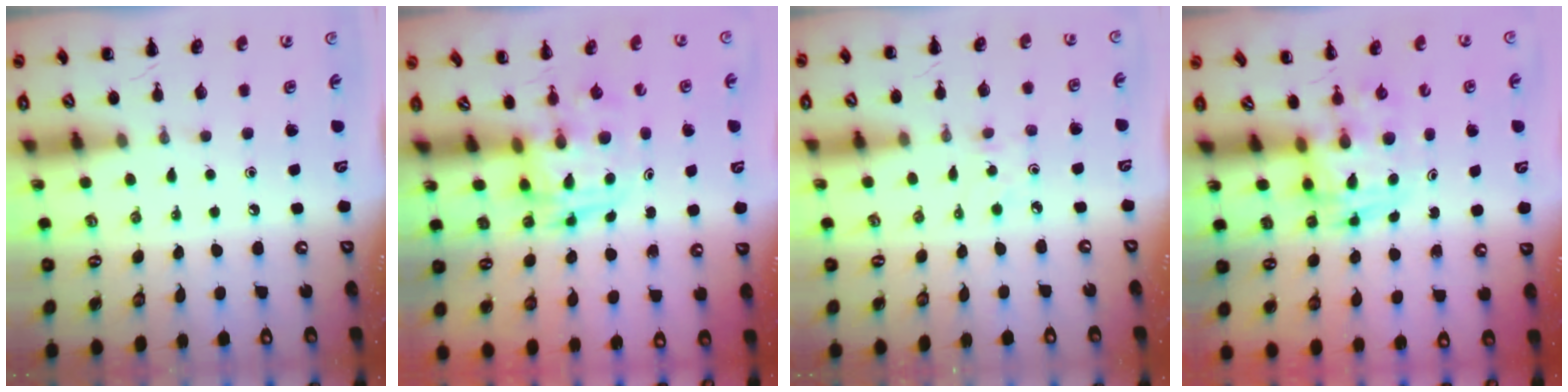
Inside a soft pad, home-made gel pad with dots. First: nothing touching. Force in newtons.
{"total": 3.0, "press": 3.0, "slide": 0.5}
{"total": 2.1, "press": 2.0, "slide": 0.7}
{"total": 3.4, "press": 3.4, "slide": 0.6}